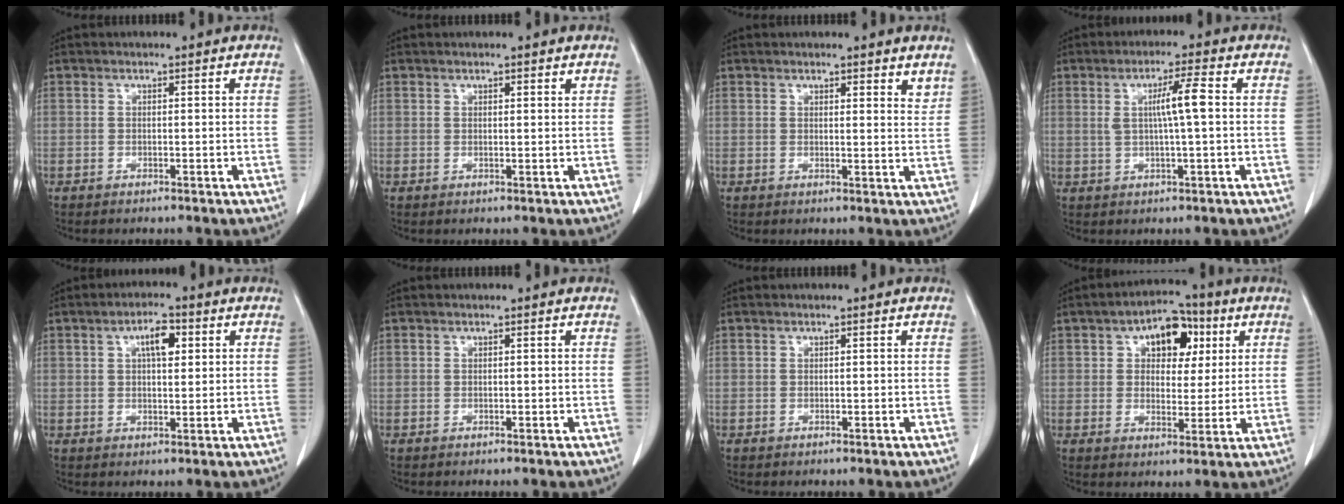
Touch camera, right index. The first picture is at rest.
{"total": 1.3, "force": [0.8, 0.5, 0.8], "torque": [-0.020, 0.001, 0.014]}
{"total": 4.1, "force": [3.1, 1.4, 2.4], "torque": [-0.032, -0.005, 0.043]}
{"total": 5.6, "force": [0.8, 0.5, 5.5], "torque": [-0.100, 0.006, 0.015]}
{"total": 5.4, "force": [1.9, 2.3, 4.6], "torque": [-0.083, 0.010, 0.034]}
{"total": 0.0}
{"total": 0.0}
{"total": 11.5, "force": [4.2, 6.8, 8.2], "torque": [-0.136, 0.033, 0.070]}